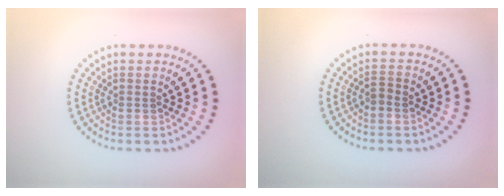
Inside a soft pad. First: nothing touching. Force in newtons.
{"total": 0.9, "press": 0.7, "slide": 0.5}